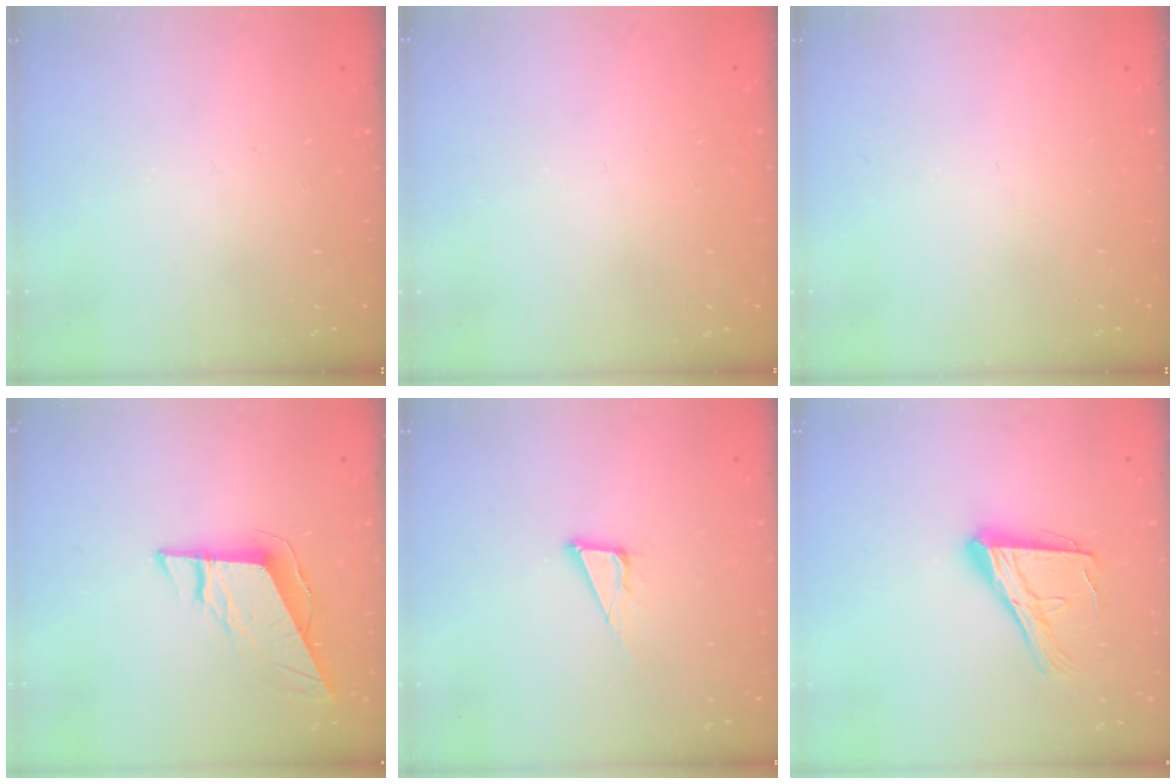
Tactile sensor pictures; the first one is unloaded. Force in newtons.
{"total": 1.5, "press": 1.5, "slide": 0.1}
{"total": 0.0}
{"total": 9.5, "press": 9.4, "slide": 1.7}
{"total": 7.2, "press": 6.8, "slide": 2.6}
{"total": 16.9, "press": 16.8, "slide": 1.8}